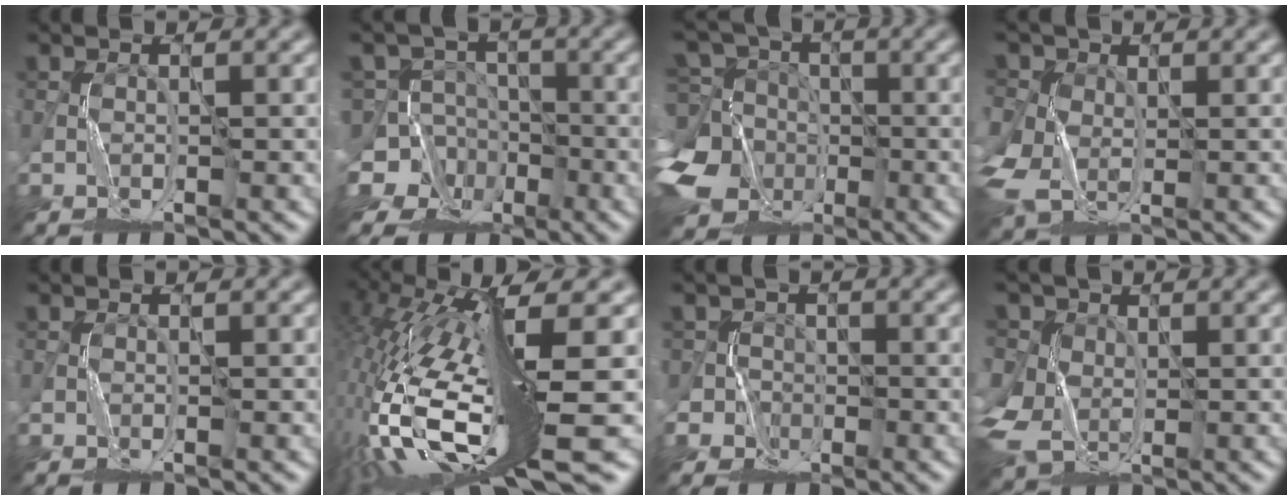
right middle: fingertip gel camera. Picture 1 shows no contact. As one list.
[{"total": 9.5, "force": [-4.4, 8.4, 1.1], "torque": [-0.017, -0.002, -0.099]}, {"total": 11.9, "force": [-4.6, 9.8, 4.8], "torque": [-0.133, -0.027, -0.085]}, {"total": 6.1, "force": [-0.3, 5.2, 3.2], "torque": [-0.103, -0.014, 0.002]}, {"total": 0.0}, {"total": 16.1, "force": [-2.4, 4.2, 15.3], "torque": [-0.332, -0.028, -0.017]}, {"total": 2.8, "force": [-1.1, 2.3, -1.3], "torque": [0.054, 0.003, -0.023]}, {"total": 5.5, "force": [0.6, 4.9, 2.4], "torque": [-0.089, -0.006, 0.021]}]